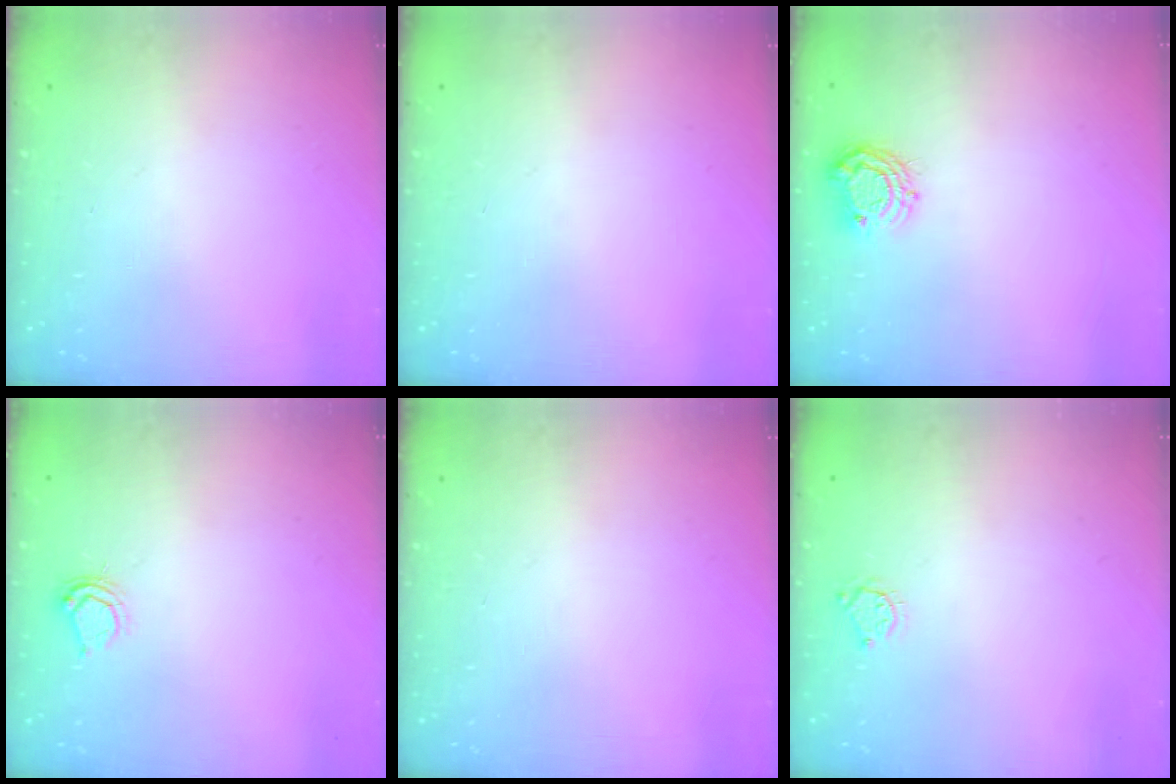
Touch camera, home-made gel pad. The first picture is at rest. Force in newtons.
{"total": 0.0}
{"total": 7.5, "press": 7.4, "slide": 0.9}
{"total": 4.3, "press": 4.3, "slide": 0.6}
{"total": 0.0}
{"total": 3.3, "press": 3.3, "slide": 0.3}